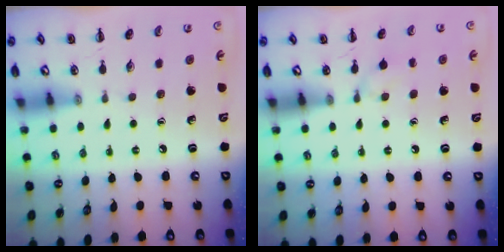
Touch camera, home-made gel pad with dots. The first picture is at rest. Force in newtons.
{"total": 5.4, "press": 5.1, "slide": 2.0}